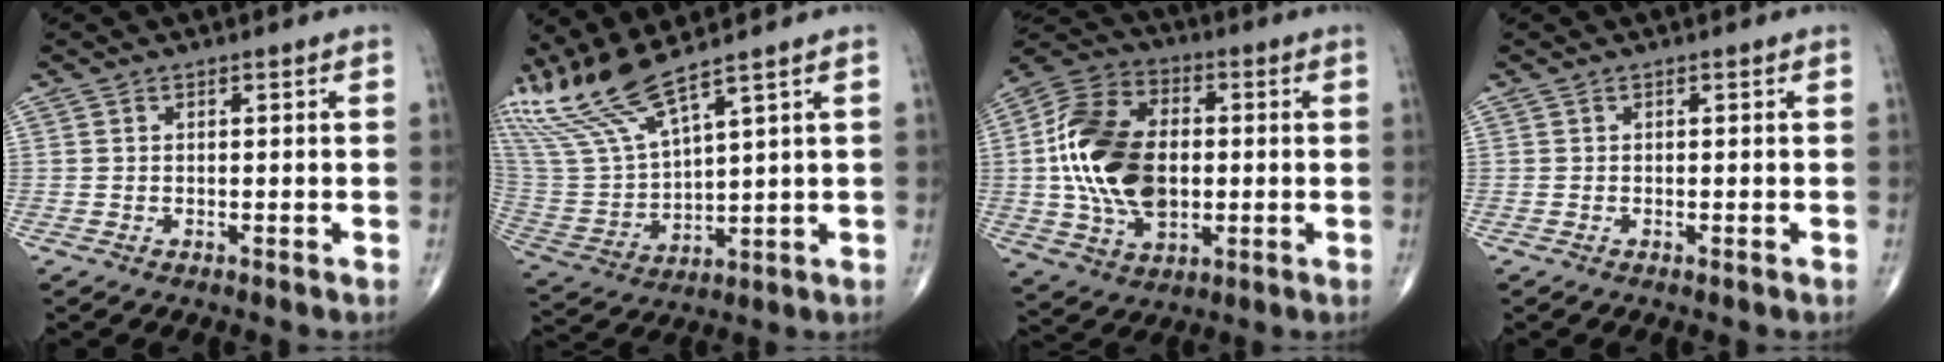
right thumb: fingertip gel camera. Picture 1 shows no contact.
{"total": 12.3, "force": [10.1, 1.0, 7.0], "torque": [-0.162, -0.049, 0.228]}
{"total": 19.9, "force": [0.2, 12.8, 15.3], "torque": [-0.283, 0.011, 0.005]}
{"total": 0.0}